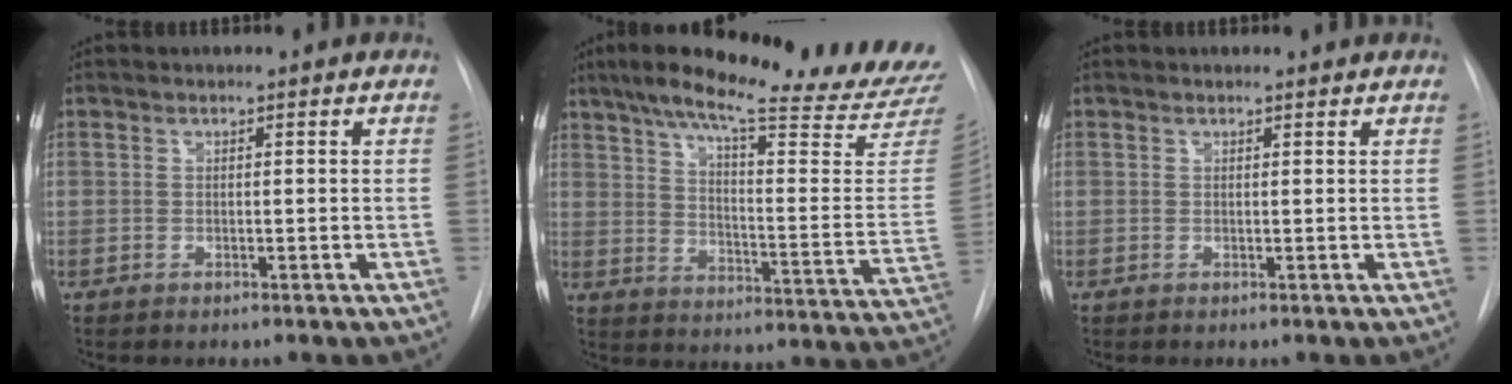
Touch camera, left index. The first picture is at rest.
{"total": 30.0, "force": [25.8, 2.2, 15.3], "torque": [-0.219, -0.080, 0.327]}
{"total": 1.0, "force": [1.0, 0.2, 0.0], "torque": [-0.010, 0.003, 0.012]}